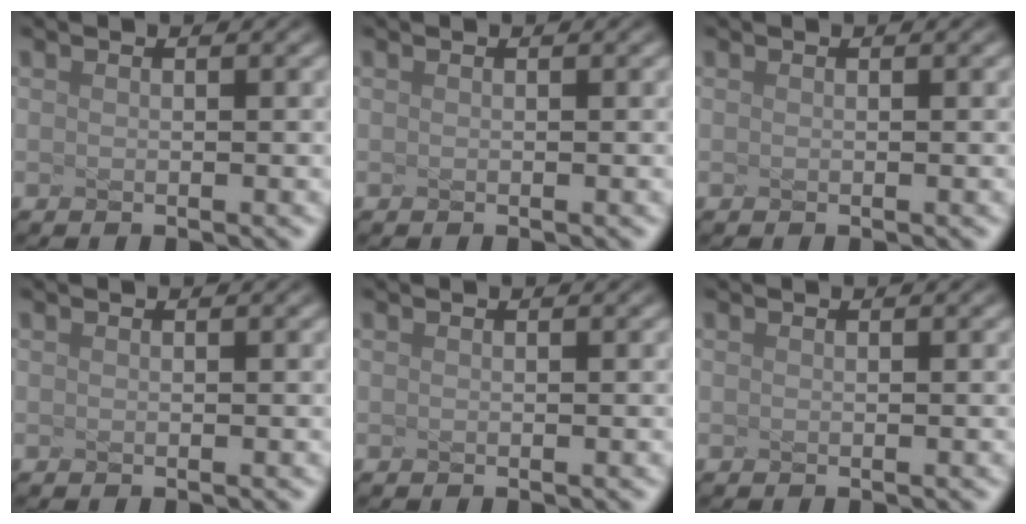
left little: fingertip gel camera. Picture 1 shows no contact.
{"total": 0.0}
{"total": 0.0}
{"total": 0.0}
{"total": 0.0}
{"total": 0.0}